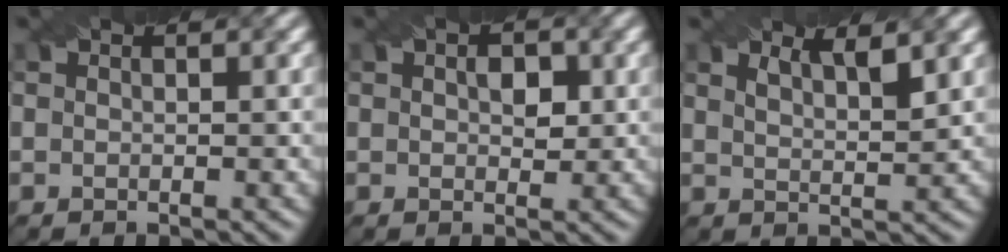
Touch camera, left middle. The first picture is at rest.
{"total": 2.1, "force": [0.5, 1.3, 1.6], "torque": [-0.019, -0.002, 0.010]}
{"total": 2.9, "force": [1.9, 0.9, 2.0], "torque": [-0.020, 0.006, 0.023]}